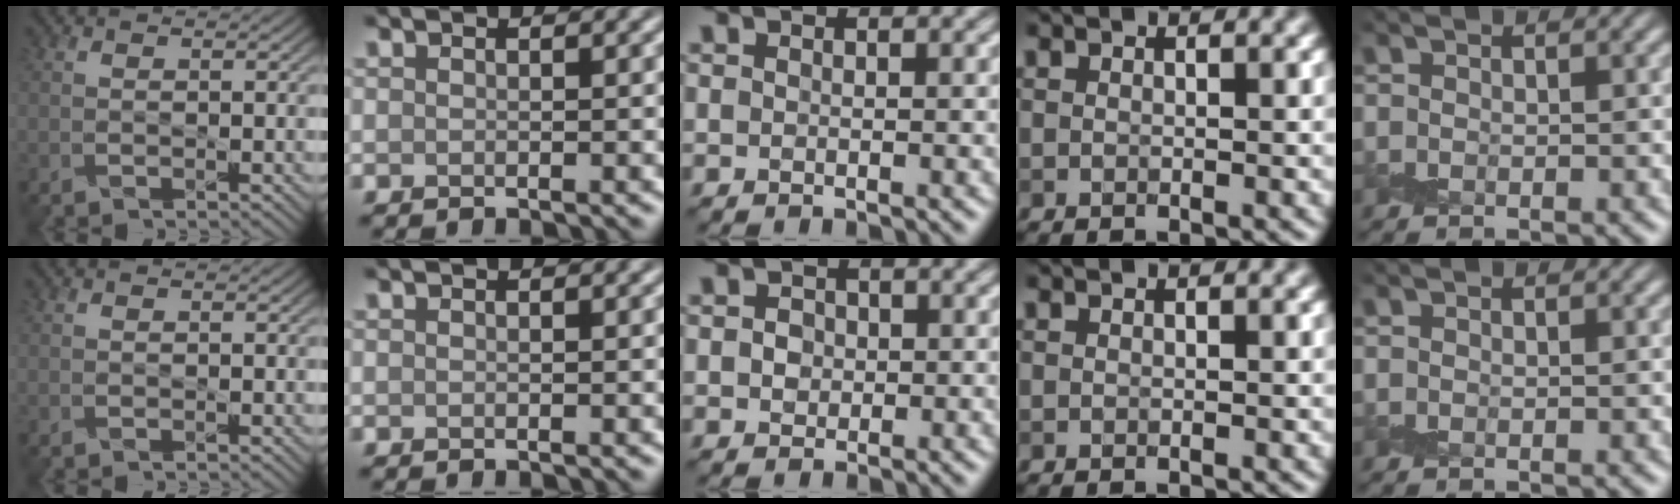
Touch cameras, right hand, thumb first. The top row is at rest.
{"middle": {"total": 1.8, "force": [0.3, 1.5, 0.9], "torque": [-0.015, 0.009, 0.001]}}